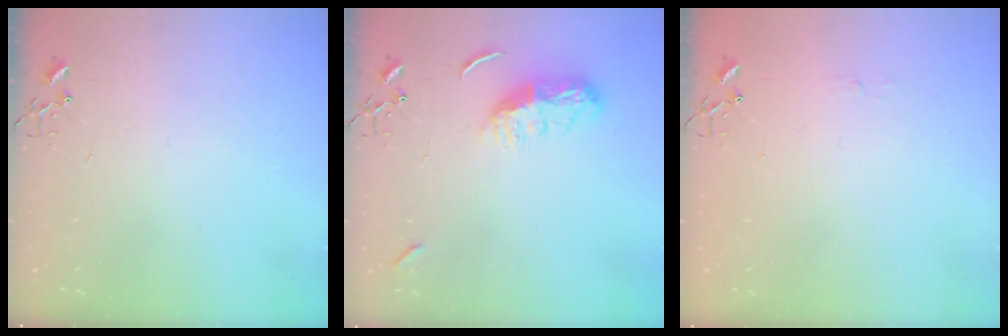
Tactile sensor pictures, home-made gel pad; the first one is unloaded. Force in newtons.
{"total": 9.1, "press": 9.1, "slide": 0.8}
{"total": 3.6, "press": 3.6, "slide": 0.4}